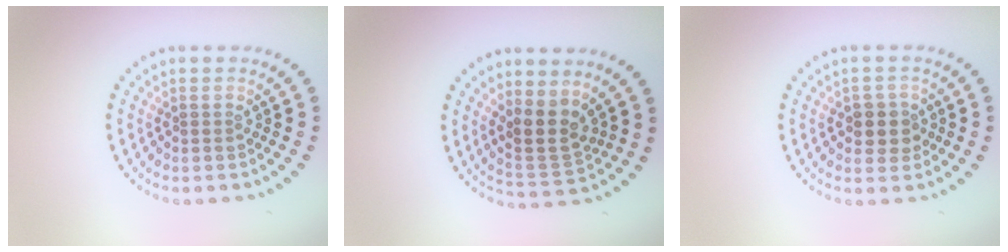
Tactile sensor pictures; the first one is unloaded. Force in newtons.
{"total": 3.4, "press": 2.8, "slide": 1.8}
{"total": 2.6, "press": 2.4, "slide": 0.8}